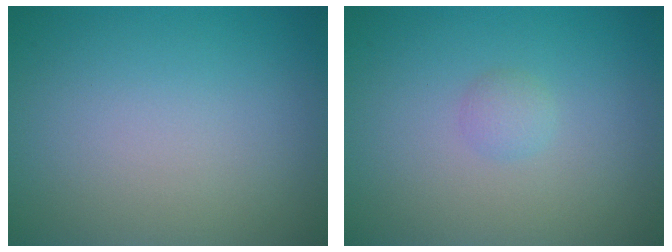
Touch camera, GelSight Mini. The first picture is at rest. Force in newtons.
{"total": 1.0, "press": 1.0, "slide": 0.0}